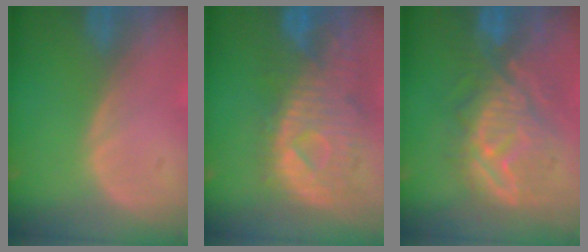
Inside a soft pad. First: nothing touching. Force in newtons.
{"total": 11.5, "press": 9.9, "slide": 5.8}
{"total": 10.4, "press": 10.1, "slide": 2.8}